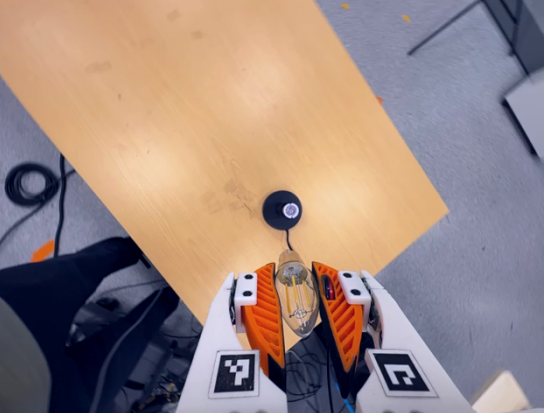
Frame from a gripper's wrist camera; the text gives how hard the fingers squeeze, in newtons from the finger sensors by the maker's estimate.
{"total": 18.9, "left": 20.2, "right": 17.6}